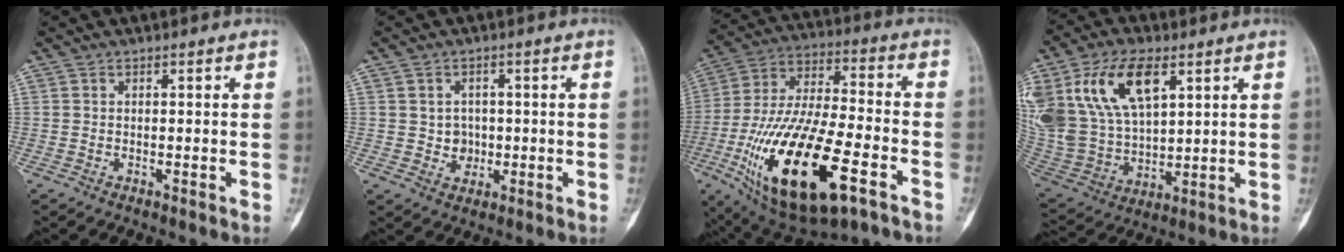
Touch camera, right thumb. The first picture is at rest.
{"total": 3.6, "force": [-0.1, 3.3, 1.3], "torque": [0.004, 0.005, 0.001]}
{"total": 27.3, "force": [-11.1, 10.5, 22.6], "torque": [-0.478, 0.029, -0.181]}
{"total": 21.5, "force": [9.2, 11.9, 15.3], "torque": [-0.309, -0.015, 0.183]}